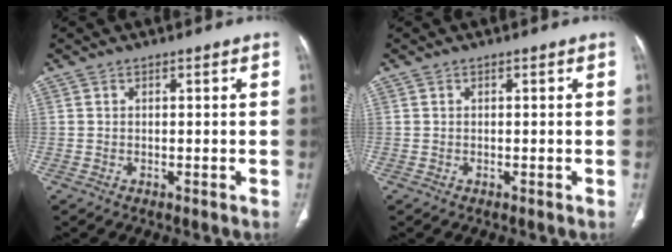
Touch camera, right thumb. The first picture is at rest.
{"total": 0.0}